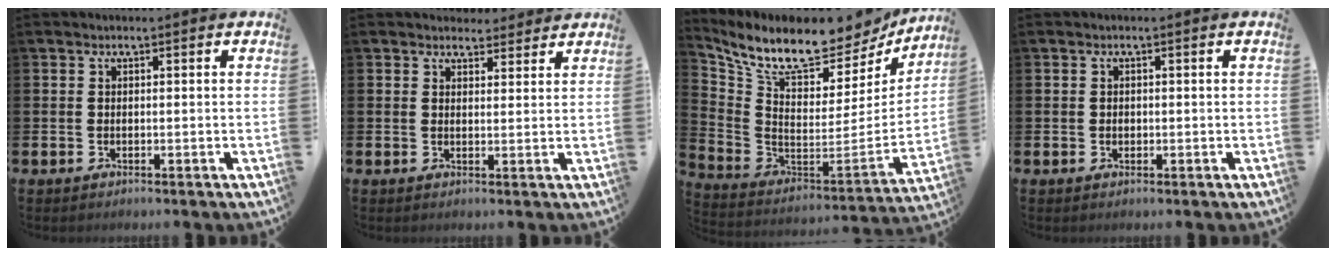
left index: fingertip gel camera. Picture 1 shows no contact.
{"total": 3.0, "force": [2.8, 1.0, -0.3], "torque": [0.008, -0.015, 0.051]}
{"total": 9.7, "force": [7.9, 3.6, 4.3], "torque": [-0.115, -0.068, 0.134]}
{"total": 0.7, "force": [0.1, 0.7, 0.3], "torque": [-0.005, 0.005, -0.001]}